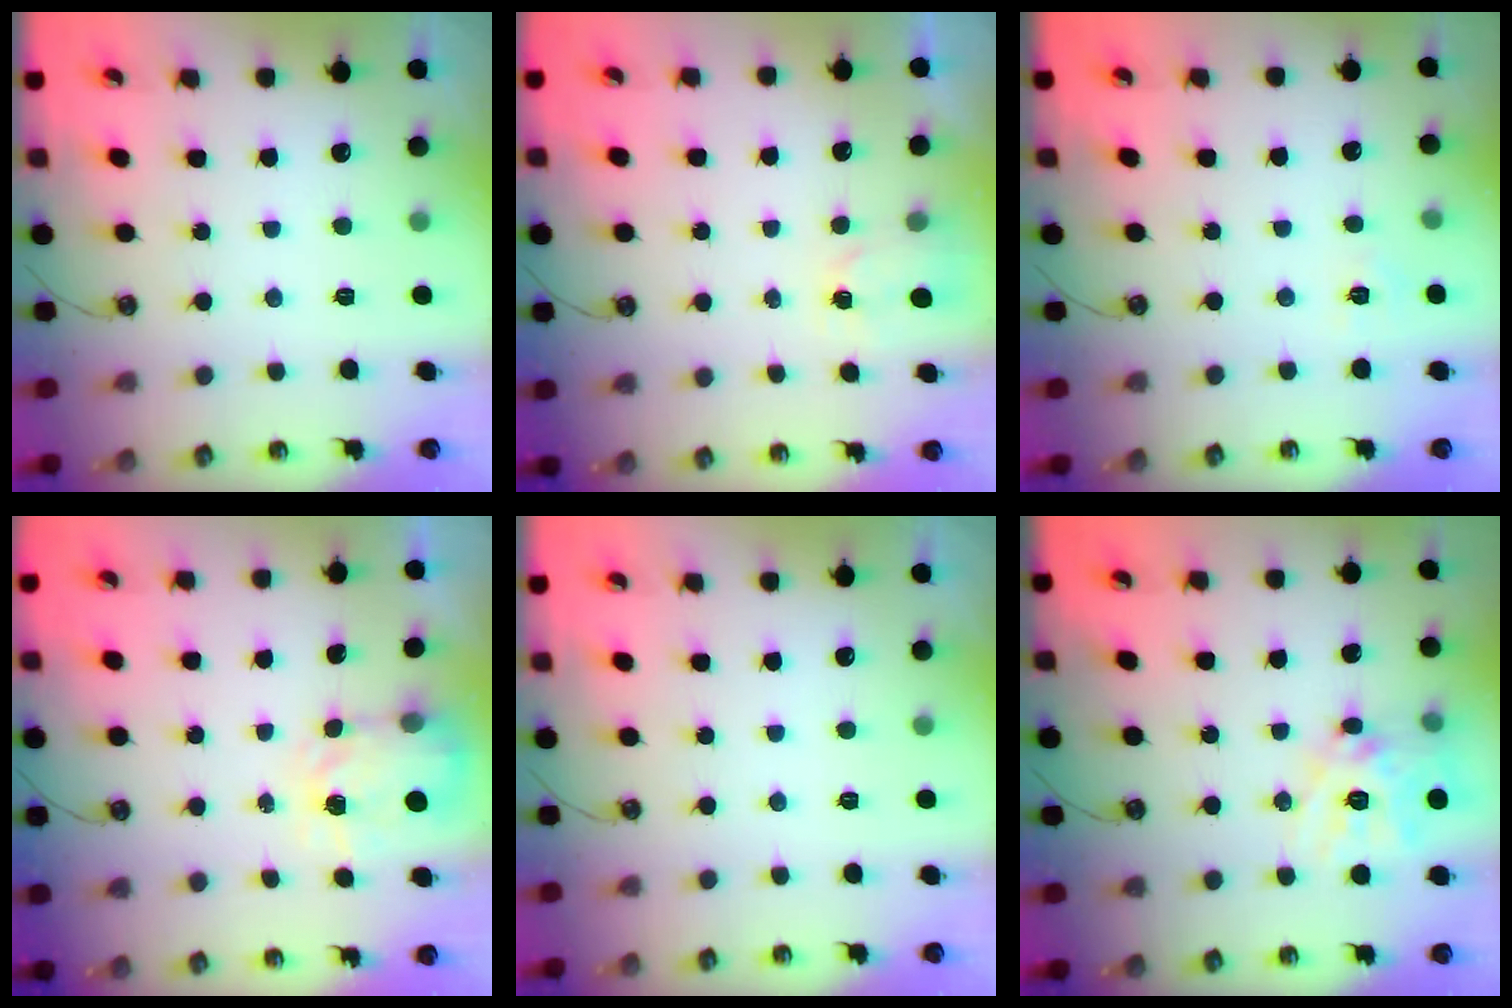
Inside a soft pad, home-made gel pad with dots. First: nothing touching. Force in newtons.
{"total": 2.3, "press": 2.3, "slide": 0.2}
{"total": 2.8, "press": 2.8, "slide": 0.4}
{"total": 4.0, "press": 3.9, "slide": 0.7}
{"total": 0.0}
{"total": 14.9, "press": 14.8, "slide": 1.3}